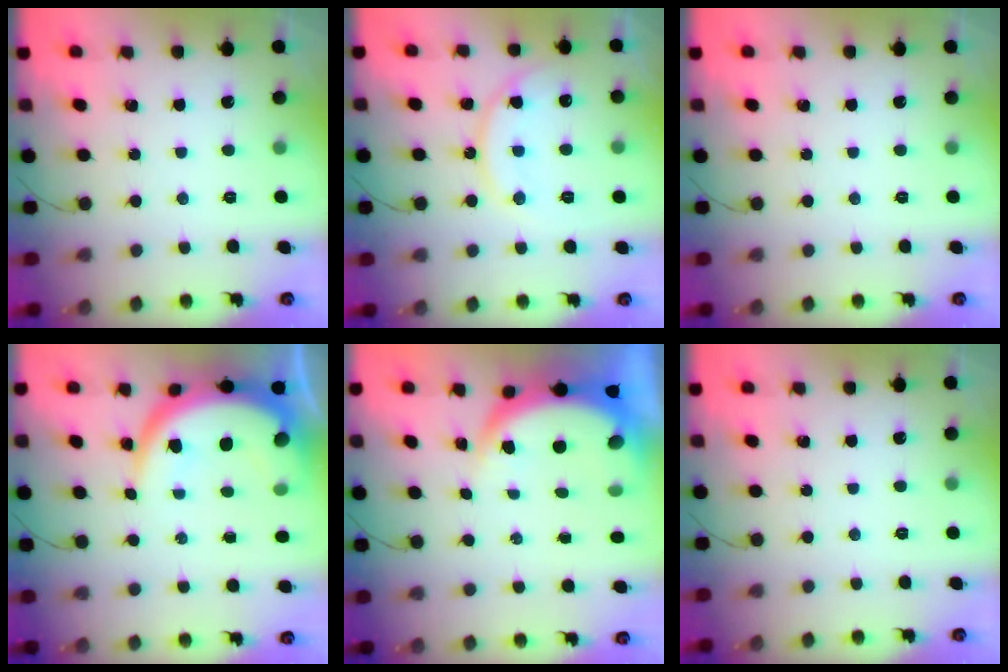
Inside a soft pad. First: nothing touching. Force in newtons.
{"total": 12.4, "press": 12.4, "slide": 0.7}
{"total": 0.0}
{"total": 13.2, "press": 13.2, "slide": 1.2}
{"total": 6.4, "press": 6.3, "slide": 1.1}
{"total": 0.0}